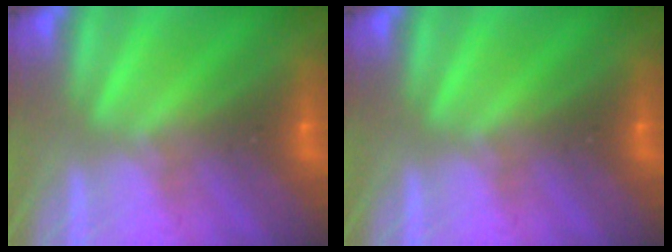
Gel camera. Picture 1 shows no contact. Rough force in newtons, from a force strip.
{"total": 0.0}